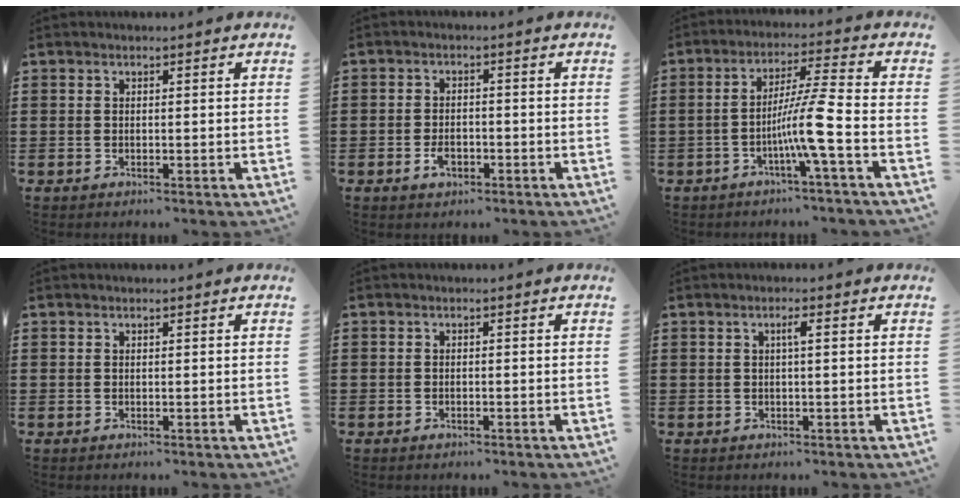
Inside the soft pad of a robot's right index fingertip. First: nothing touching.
{"total": 2.4, "force": [-1.1, 1.6, 1.5], "torque": [-0.028, 0.000, -0.020]}
{"total": 8.4, "force": [-2.9, -0.7, 7.8], "torque": [-0.141, -0.006, -0.058]}
{"total": 0.0}
{"total": 0.6, "force": [-0.3, 0.5, 0.1], "torque": [-0.002, 0.000, -0.007]}
{"total": 1.6, "force": [0.3, 0.1, 1.5], "torque": [-0.029, 0.002, 0.003]}